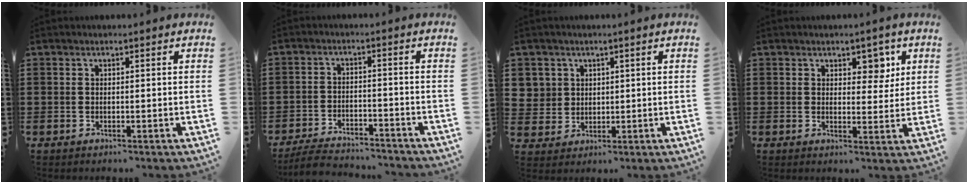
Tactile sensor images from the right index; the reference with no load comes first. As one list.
[{"total": 4.7, "force": [-4.6, 0.5, 0.8], "torque": [-0.026, 0.001, -0.096]}, {"total": 3.9, "force": [1.6, 3.6, 0.1], "torque": [-0.022, 0.014, 0.030]}, {"total": 4.5, "force": [2.6, 2.8, 2.3], "torque": [-0.025, -0.001, 0.040]}]